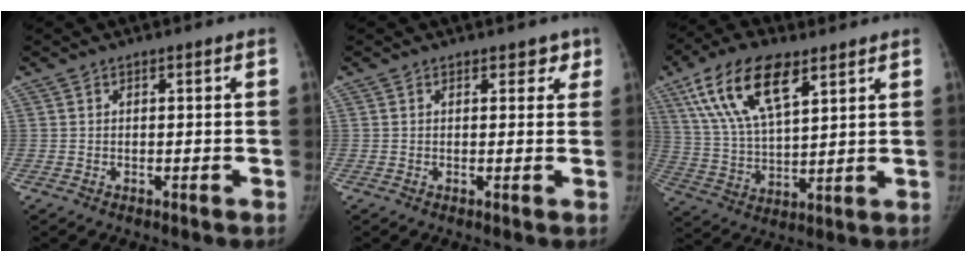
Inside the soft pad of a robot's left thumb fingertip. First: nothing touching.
{"total": 2.4, "force": [1.5, 1.5, 1.0], "torque": [0.019, -0.004, 0.012]}
{"total": 16.1, "force": [8.5, 6.7, 12.0], "torque": [-0.213, -0.018, 0.159]}